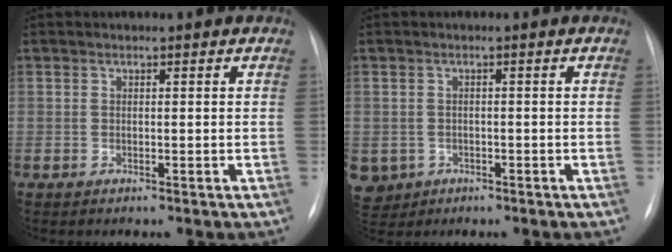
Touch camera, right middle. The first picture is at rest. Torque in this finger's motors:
{"motor_torque": [0.77, -0.76, 0.25, 0.10]}